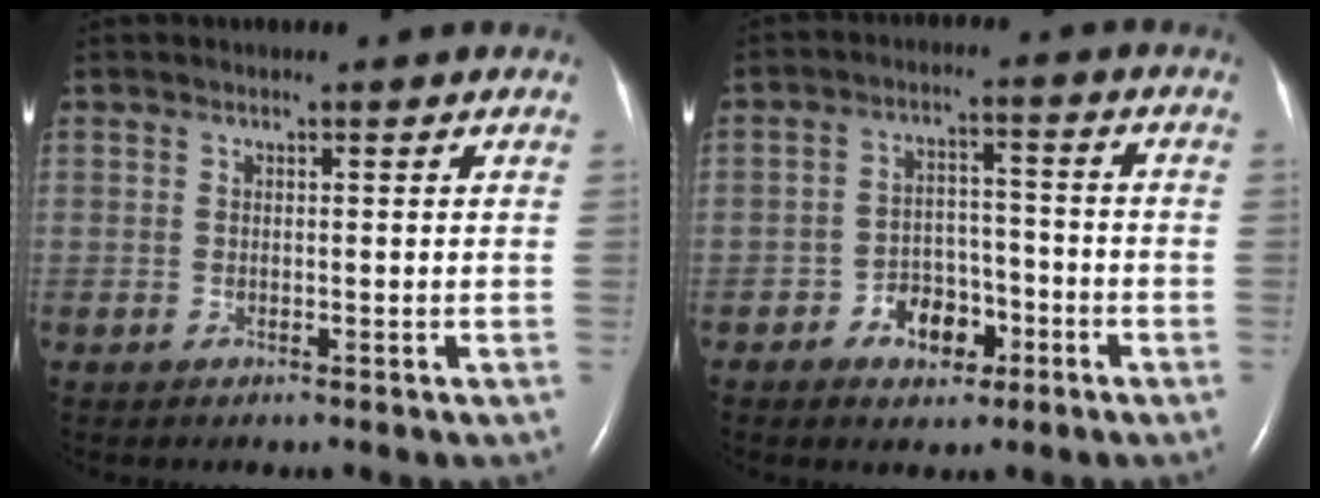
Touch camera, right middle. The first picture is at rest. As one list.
[{"total": 6.4, "force": [-3.3, 4.0, 3.7], "torque": [-0.062, 0.020, -0.048]}]